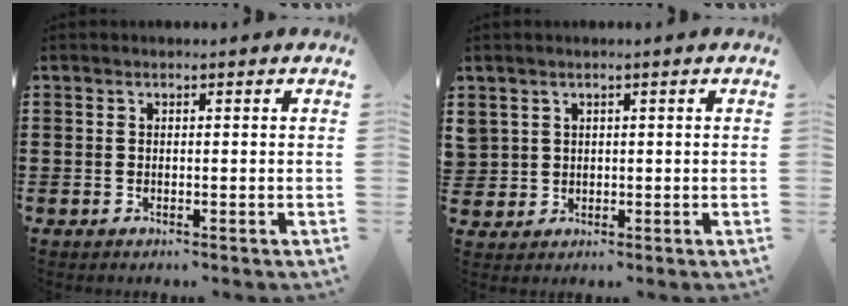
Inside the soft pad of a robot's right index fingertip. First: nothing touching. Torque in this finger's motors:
{"motor_torque": [0.25, 0.22, 0.19, 0.03]}